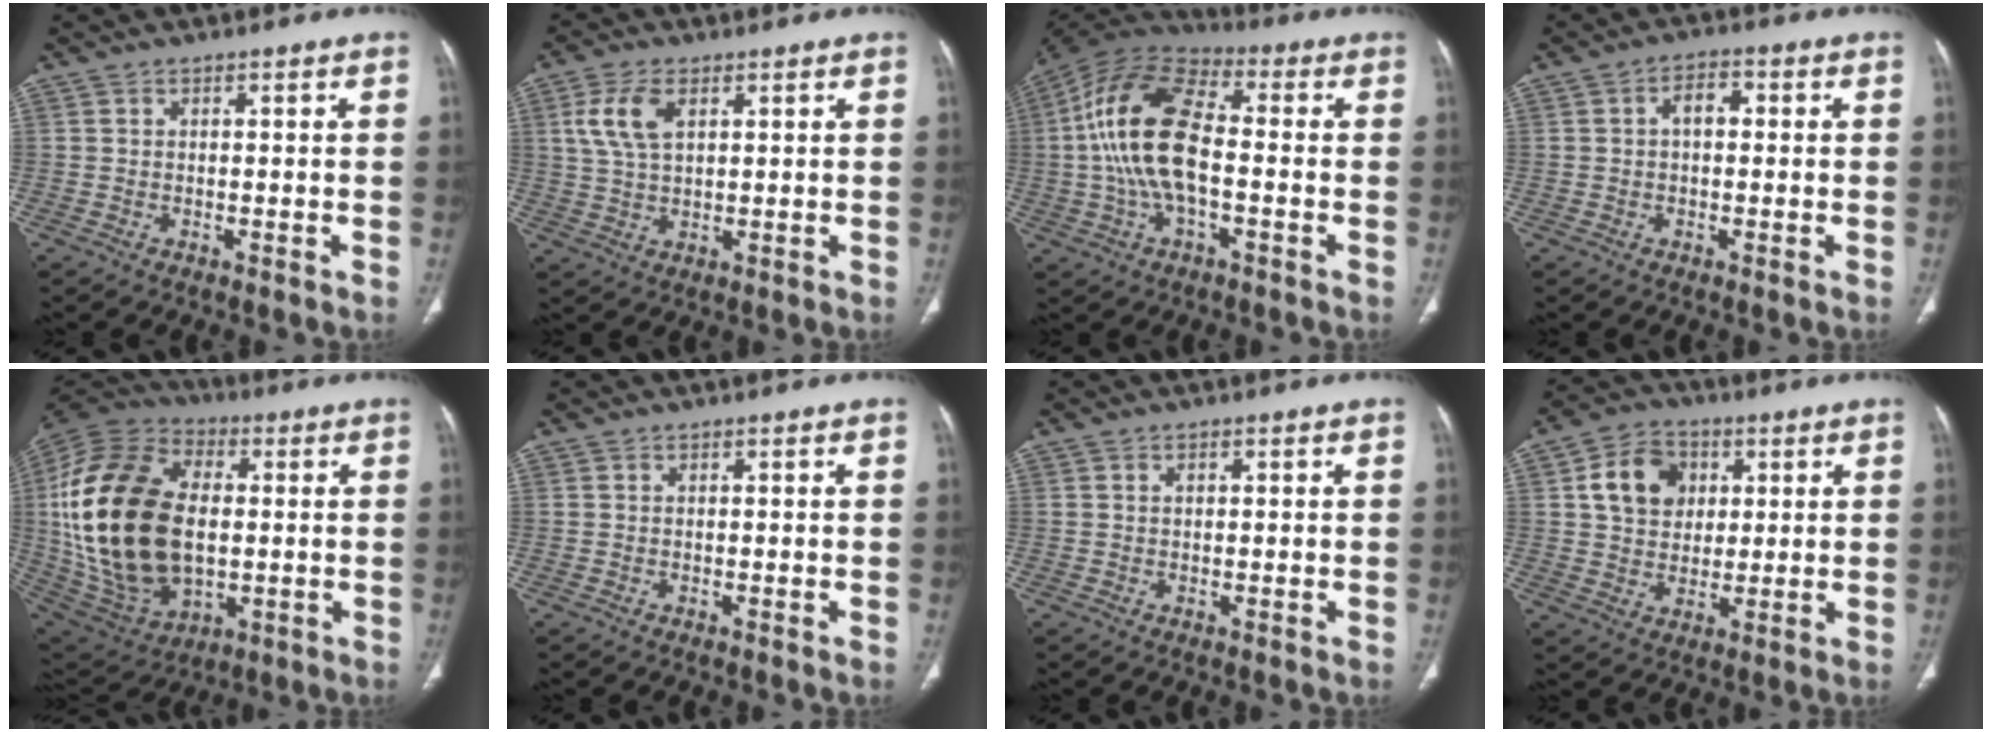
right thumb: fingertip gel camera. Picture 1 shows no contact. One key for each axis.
{"total": 7.2, "fx": 2.6, "fy": 3.8, "fz": 5.5, "tx": -0.121, "ty": 0.000, "tz": 0.055}
{"total": 17.2, "fx": -0.8, "fy": 8.4, "fz": 15.0, "tx": -0.301, "ty": 0.032, "tz": -0.021}
{"total": 3.9, "fx": 0.4, "fy": 2.4, "fz": 3.0, "tx": -0.042, "ty": 0.015, "tz": 0.001}
{"total": 28.8, "fx": 0.6, "fy": 17.3, "fz": 23.0, "tx": -0.461, "ty": -0.005, "tz": 0.022}
{"total": 0.0}
{"total": 0.8, "fx": 0.3, "fy": 0.5, "fz": 0.6, "tx": -0.010, "ty": 0.002, "tz": 0.005}
{"total": 10.5, "fx": 2.9, "fy": 8.3, "fz": 5.7, "tx": -0.070, "ty": -0.002, "tz": 0.048}